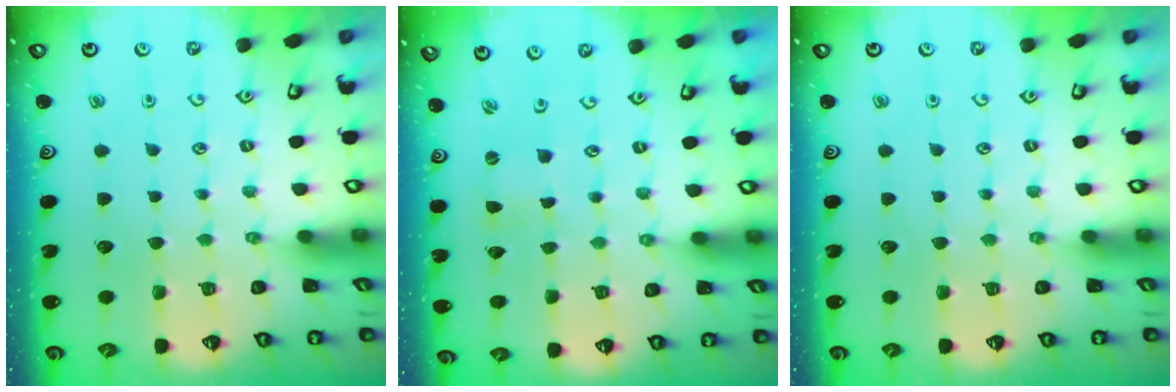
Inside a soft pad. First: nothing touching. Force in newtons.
{"total": 0.0}
{"total": 0.0}